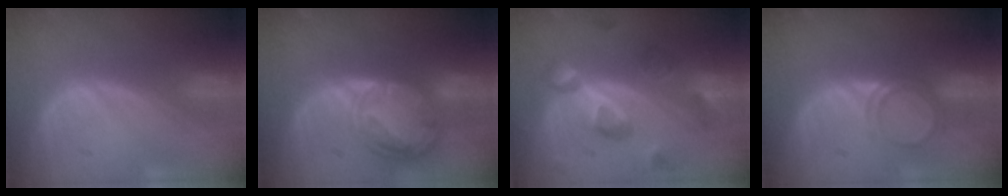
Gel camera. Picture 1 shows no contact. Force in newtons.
{"total": 8.7, "press": 7.4, "slide": 4.6}
{"total": 9.2, "press": 8.3, "slide": 4.0}
{"total": 3.2, "press": 2.9, "slide": 1.2}